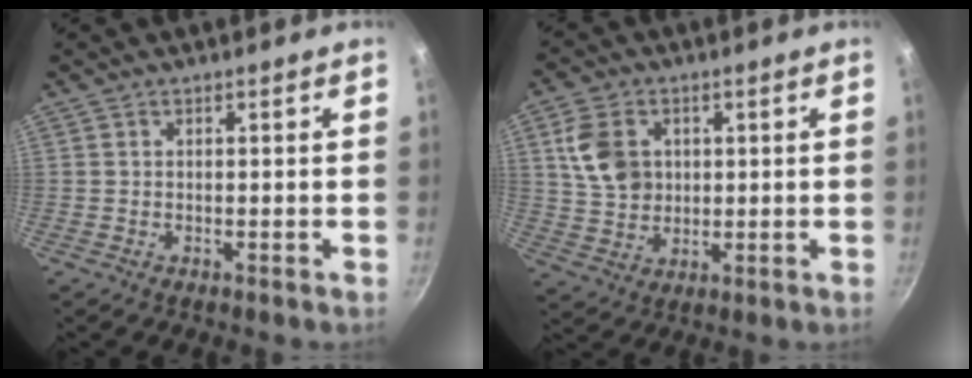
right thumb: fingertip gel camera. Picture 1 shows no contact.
{"total": 9.7, "force": [2.4, 7.6, 5.6], "torque": [-0.086, -0.006, 0.047]}